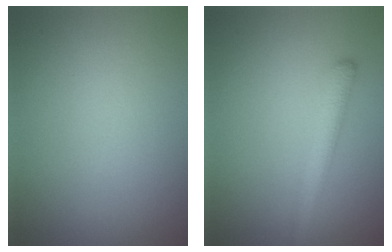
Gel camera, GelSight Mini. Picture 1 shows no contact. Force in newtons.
{"total": 2.8, "press": 2.7, "slide": 0.2}